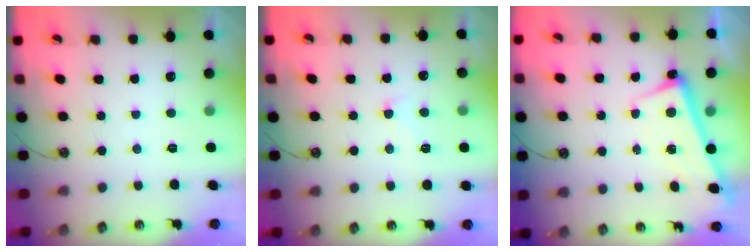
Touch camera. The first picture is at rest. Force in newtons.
{"total": 1.7, "press": 1.6, "slide": 0.7}
{"total": 2.6, "press": 2.4, "slide": 0.9}